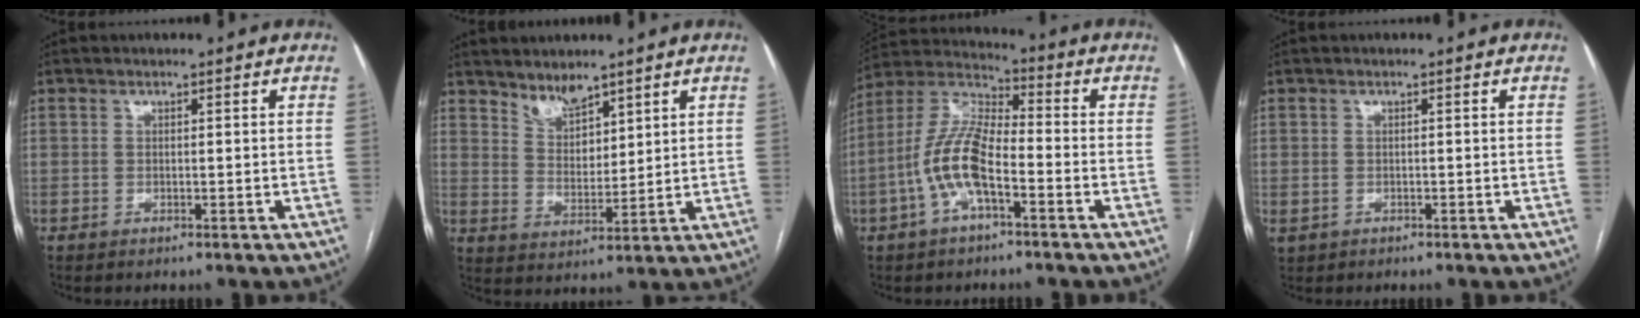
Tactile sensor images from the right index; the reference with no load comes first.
{"total": 5.3, "force": [4.4, 2.1, 2.2], "torque": [-0.044, -0.003, 0.090]}
{"total": 11.0, "force": [-3.6, 3.7, 9.8], "torque": [-0.217, 0.018, -0.072]}
{"total": 1.3, "force": [-0.4, 1.0, 0.6], "torque": [-0.017, -0.001, 0.004]}